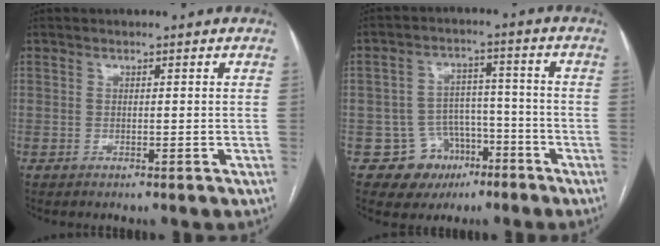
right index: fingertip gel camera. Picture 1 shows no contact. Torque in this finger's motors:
{"motor_torque": [-1.07, -0.75, -1.05, -0.21]}